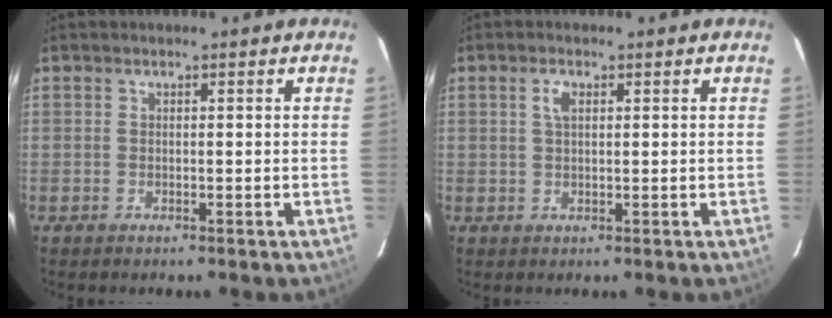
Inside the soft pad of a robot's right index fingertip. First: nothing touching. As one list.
[{"total": 2.2, "force": [0.8, 1.1, 1.8], "torque": [-0.036, 0.006, 0.014]}]